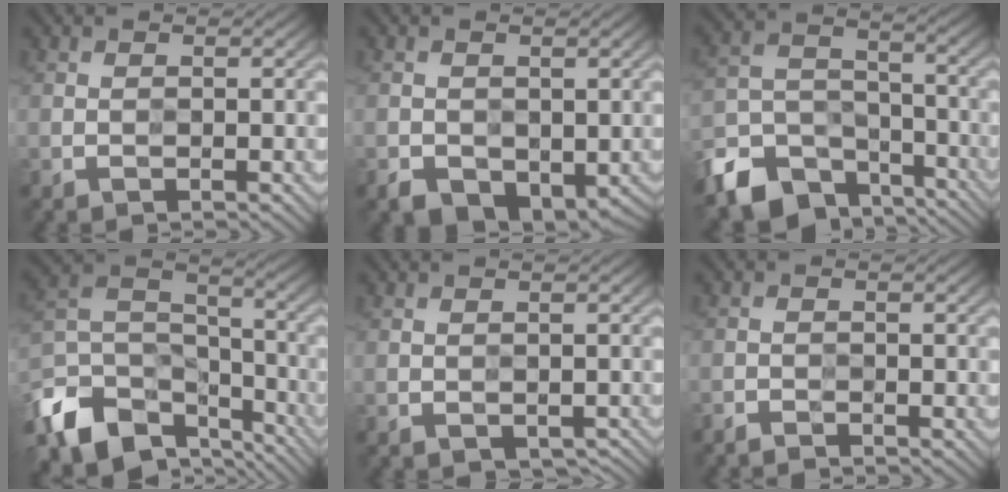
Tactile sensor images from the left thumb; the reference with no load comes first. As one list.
[{"total": 4.1, "force": [-1.6, 2.9, 2.4], "torque": [-0.041, -0.016, -0.026]}, {"total": 12.1, "force": [-8.7, 6.8, 5.0], "torque": [-0.119, -0.020, -0.158]}, {"total": 14.0, "force": [-8.8, 7.9, 7.6], "torque": [-0.196, -0.026, -0.163]}, {"total": 1.7, "force": [-0.7, 1.0, 1.1], "torque": [-0.016, -0.006, -0.006]}, {"total": 1.4, "force": [-1.4, 0.1, 0.1], "torque": [-0.001, -0.003, -0.029]}]